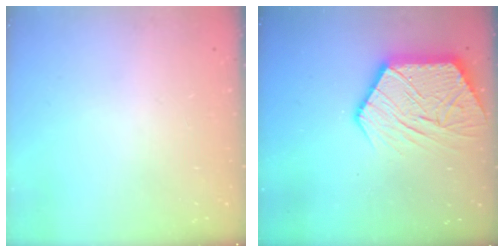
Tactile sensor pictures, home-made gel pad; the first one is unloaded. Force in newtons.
{"total": 16.5, "press": 16.4, "slide": 1.2}